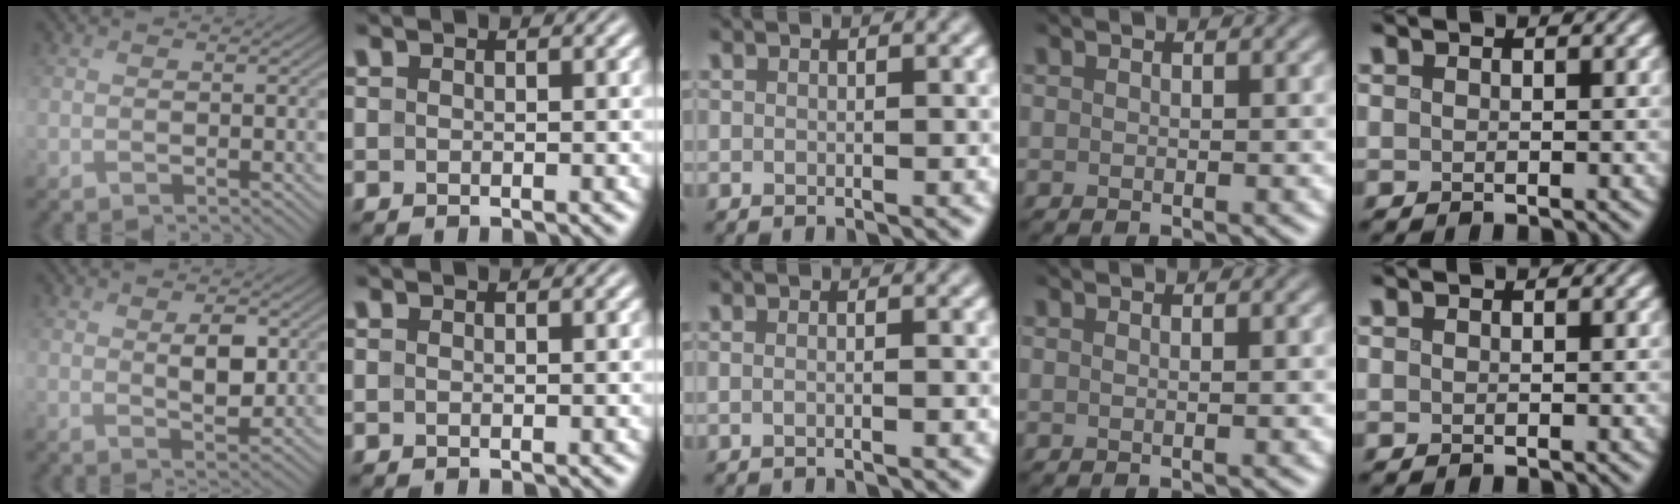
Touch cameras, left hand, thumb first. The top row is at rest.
{"thumb": {"total": 3.2, "force": [0.8, 1.4, 2.7], "torque": [-0.058, -0.007, 0.019]}, "middle": {"total": 1.0, "force": [-0.2, 0.5, 0.9], "torque": [-0.008, -0.014, -0.019]}, "ring": {"total": 0.8, "force": [0.3, 0.4, 0.7], "torque": [-0.004, -0.001, -0.003]}}